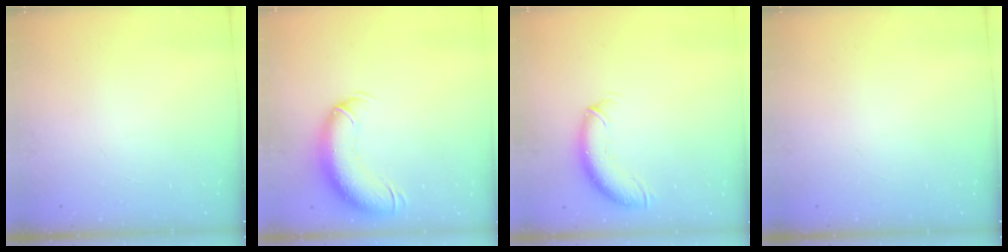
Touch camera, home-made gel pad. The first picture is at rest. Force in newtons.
{"total": 13.6, "press": 13.3, "slide": 3.1}
{"total": 10.6, "press": 10.4, "slide": 2.1}
{"total": 0.0}